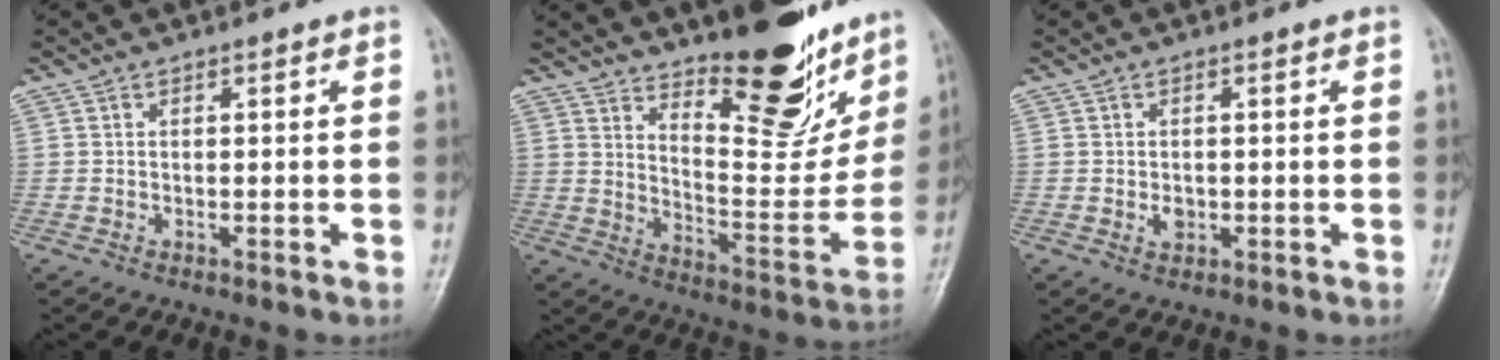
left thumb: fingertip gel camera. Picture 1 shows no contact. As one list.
[{"total": 20.3, "force": [14.3, 7.5, 12.3], "torque": [-0.119, -0.104, 0.219]}, {"total": 2.0, "force": [-0.3, 1.6, 1.2], "torque": [-0.012, 0.000, -0.002]}]